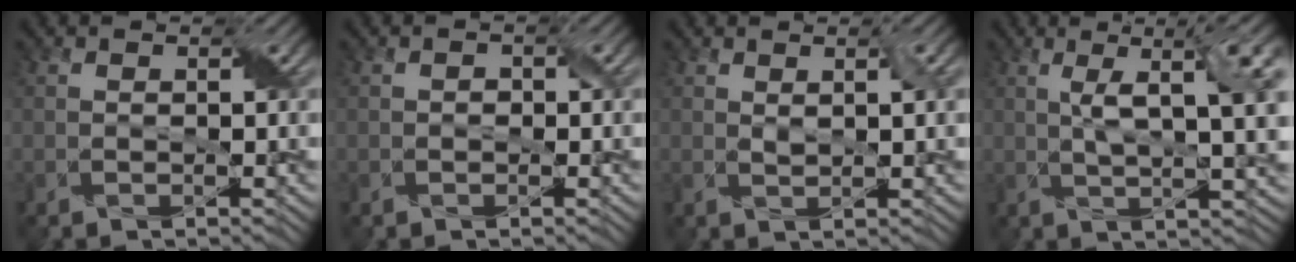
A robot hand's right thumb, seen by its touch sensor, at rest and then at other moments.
{"total": 1.1, "force": [-0.4, 0.9, 0.5], "torque": [-0.009, -0.002, -0.006]}
{"total": 1.4, "force": [0.7, 0.3, 1.2], "torque": [-0.023, -0.001, 0.016]}
{"total": 9.6, "force": [2.2, 2.5, 9.0], "torque": [-0.148, 0.008, 0.038]}